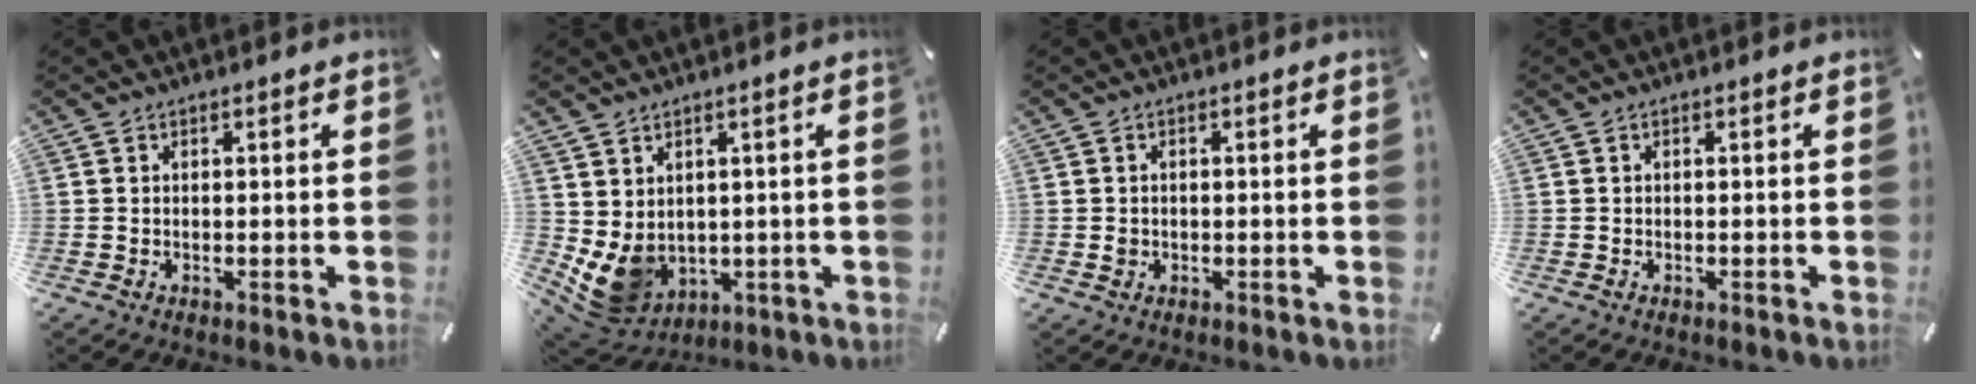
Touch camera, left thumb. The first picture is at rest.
{"total": 8.1, "force": [0.6, 7.1, 3.7], "torque": [-0.105, -0.021, 0.016]}
{"total": 1.3, "force": [-0.1, 1.1, 0.7], "torque": [-0.014, 0.004, -0.004]}
{"total": 0.0}